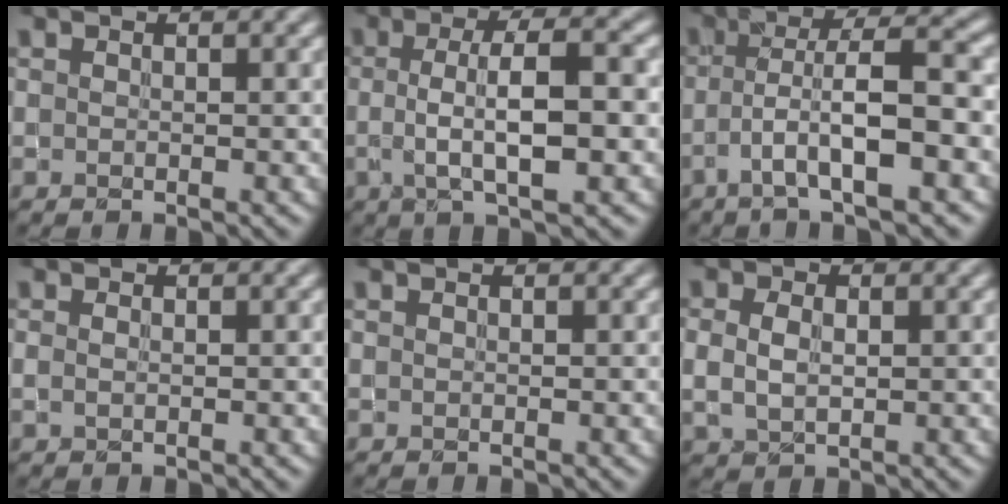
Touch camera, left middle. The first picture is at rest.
{"total": 6.5, "force": [-0.3, 1.6, 6.3], "torque": [-0.107, 0.002, -0.004]}
{"total": 6.5, "force": [-1.9, 1.2, 6.1], "torque": [-0.110, 0.012, -0.038]}
{"total": 0.7, "force": [0.0, 0.4, 0.6], "torque": [-0.014, -0.002, 0.001]}
{"total": 0.0}
{"total": 2.8, "force": [0.3, 2.0, 2.0], "torque": [-0.051, 0.000, 0.014]}